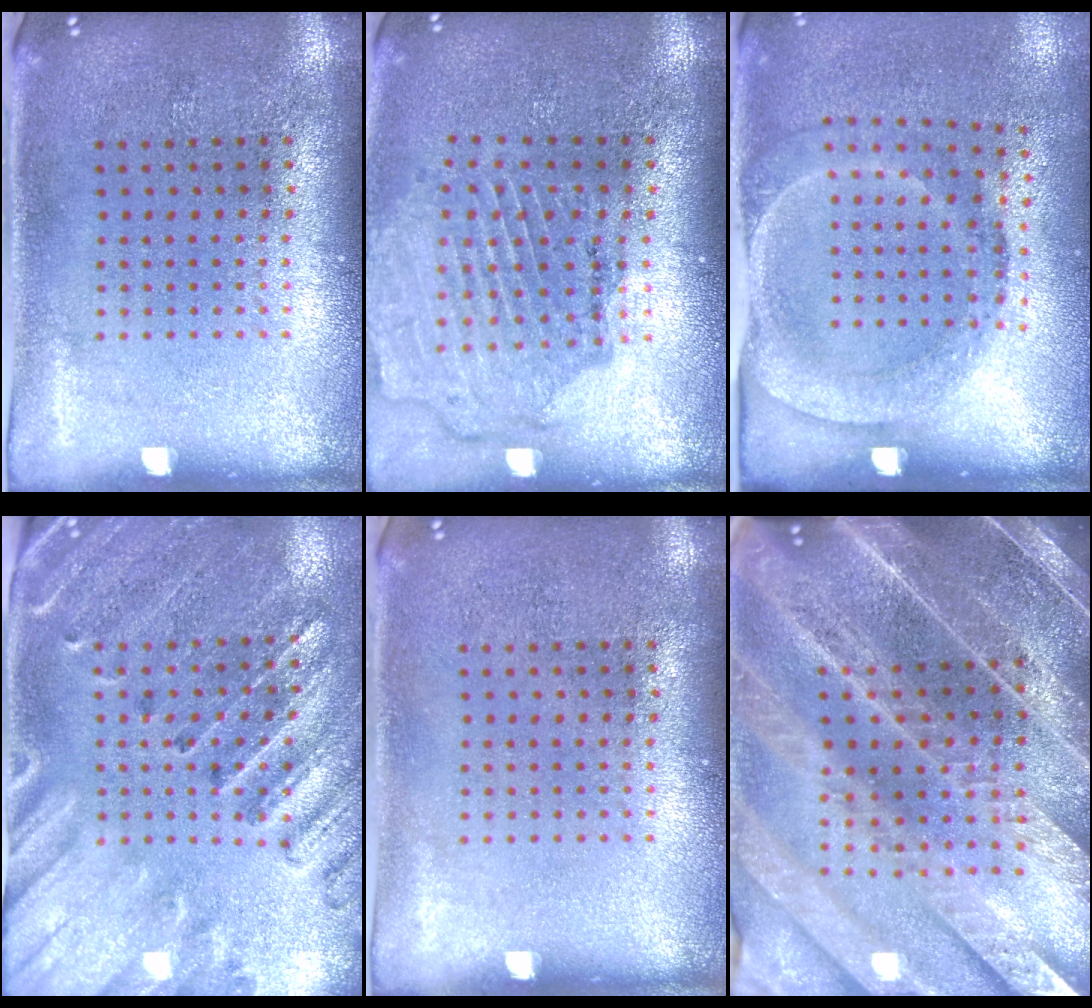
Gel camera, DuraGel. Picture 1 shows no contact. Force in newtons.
{"total": 1.6, "press": 1.6, "slide": 0.2}
{"total": 1.8, "press": 1.2, "slide": 1.4}
{"total": 2.6, "press": 2.4, "slide": 0.9}
{"total": 0.0}
{"total": 4.4, "press": 4.0, "slide": 2.0}